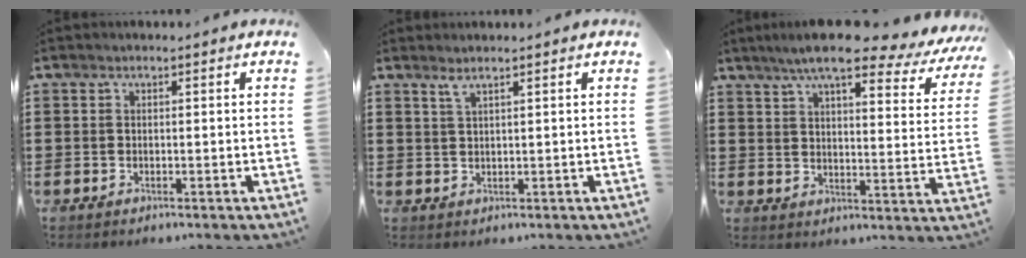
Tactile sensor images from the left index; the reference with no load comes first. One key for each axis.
{"total": 1.6, "fx": 1.1, "fy": 0.1, "fz": 1.2, "tx": -0.026, "ty": 0.000, "tz": 0.019}
{"total": 9.5, "fx": 7.9, "fy": 1.4, "fz": 5.0, "tx": -0.101, "ty": -0.035, "tz": 0.131}